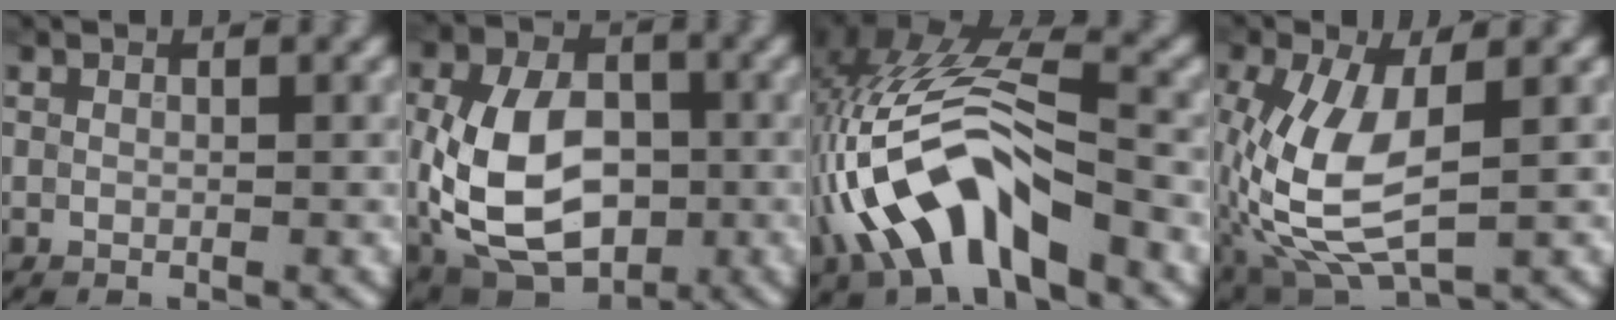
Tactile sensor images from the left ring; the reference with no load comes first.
{"total": 11.3, "force": [-1.5, 7.5, 8.2], "torque": [-0.171, -0.011, -0.032]}
{"total": 10.8, "force": [-4.1, 4.7, 8.8], "torque": [-0.187, 0.014, -0.077]}
{"total": 8.9, "force": [-0.9, 4.2, 7.8], "torque": [-0.183, -0.007, -0.014]}